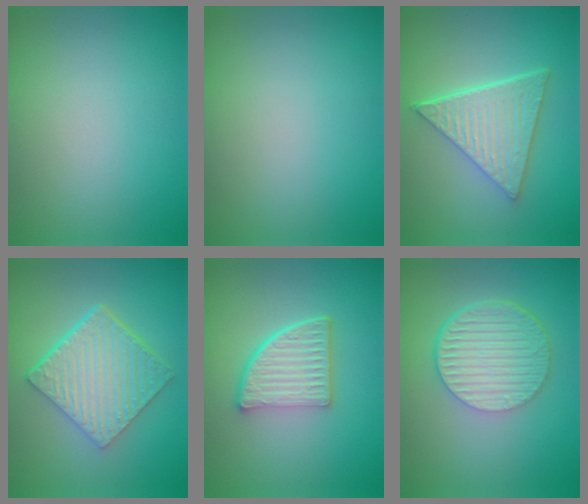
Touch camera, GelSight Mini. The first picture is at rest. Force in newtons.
{"total": 0.0}
{"total": 6.2, "press": 4.6, "slide": 4.1}
{"total": 6.4, "press": 4.6, "slide": 4.4}
{"total": 5.3, "press": 3.9, "slide": 3.7}
{"total": 6.5, "press": 4.3, "slide": 4.8}